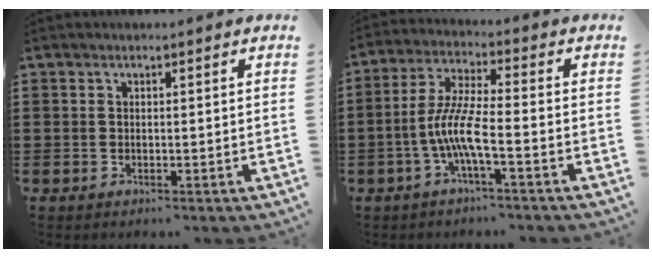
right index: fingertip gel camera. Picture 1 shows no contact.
{"total": 7.7, "force": [-2.8, 1.0, 7.1], "torque": [-0.163, -0.014, -0.062]}